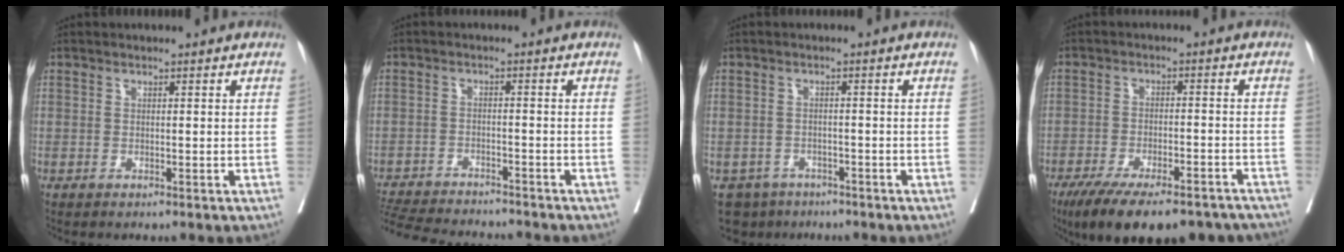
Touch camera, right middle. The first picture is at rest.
{"total": 14.2, "force": [-13.1, 2.3, 4.9], "torque": [-0.104, -0.013, -0.192]}
{"total": 4.6, "force": [-3.4, 3.1, 0.1], "torque": [0.002, 0.003, -0.051]}
{"total": 19.3, "force": [-15.5, 5.7, 10.0], "torque": [-0.147, -0.011, -0.213]}